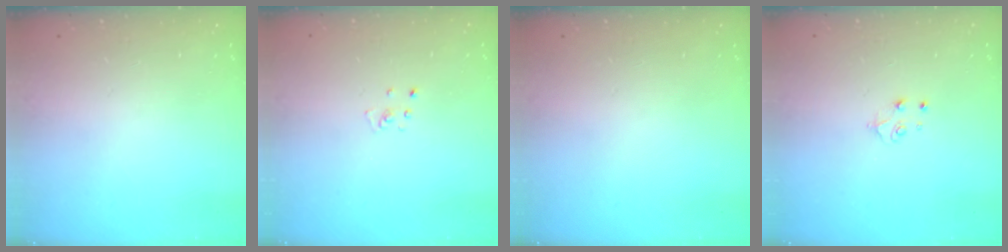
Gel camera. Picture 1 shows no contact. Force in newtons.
{"total": 2.6, "press": 2.6, "slide": 0.3}
{"total": 0.0}
{"total": 4.5, "press": 4.5, "slide": 0.6}